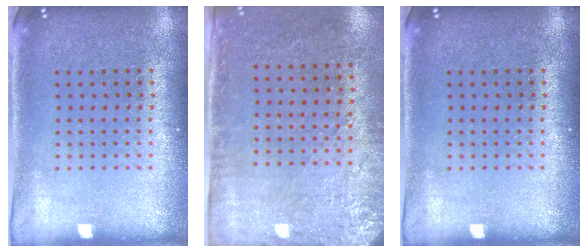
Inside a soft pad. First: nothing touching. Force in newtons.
{"total": 2.9, "press": 2.3, "slide": 1.7}
{"total": 0.0}